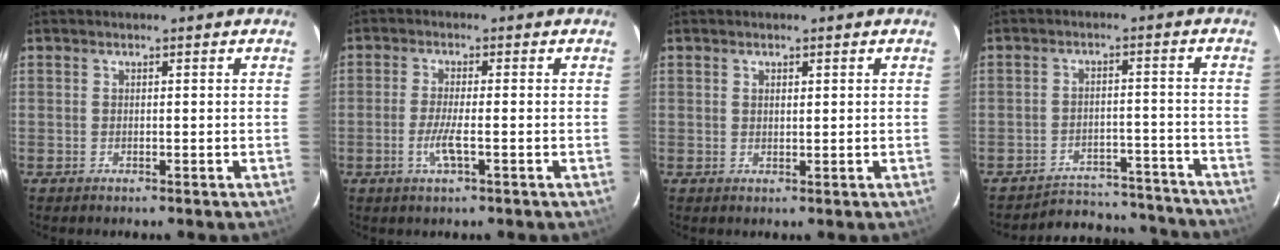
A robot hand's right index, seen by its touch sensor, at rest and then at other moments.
{"total": 4.4, "force": [-1.6, 0.5, 4.1], "torque": [-0.084, -0.005, -0.033]}
{"total": 1.0, "force": [0.5, 0.6, 0.6], "torque": [-0.011, 0.003, 0.008]}
{"total": 17.2, "force": [-16.3, 4.6, 3.2], "torque": [-0.066, 0.031, -0.205]}